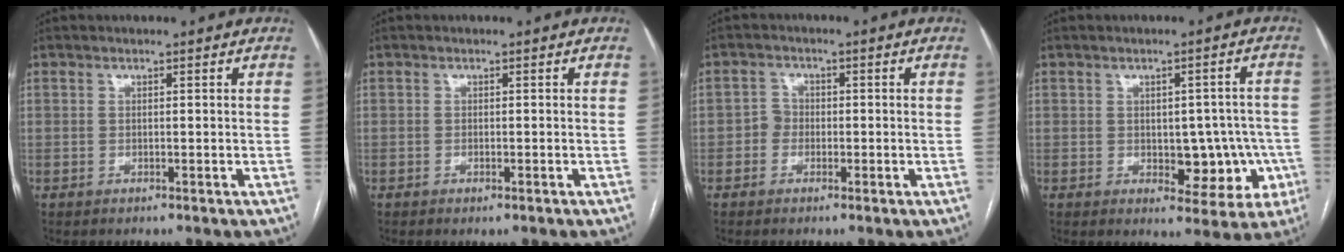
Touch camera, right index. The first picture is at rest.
{"total": 0.7, "force": [-0.5, 0.1, 0.5], "torque": [-0.012, -0.003, -0.005]}
{"total": 2.0, "force": [-0.6, 1.9, 0.5], "torque": [0.000, 0.010, -0.015]}
{"total": 8.1, "force": [-1.6, 4.6, 6.4], "torque": [-0.057, 0.020, -0.008]}